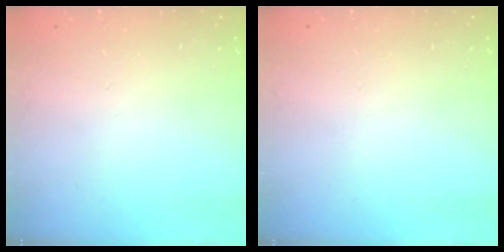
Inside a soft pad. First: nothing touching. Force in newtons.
{"total": 0.0}